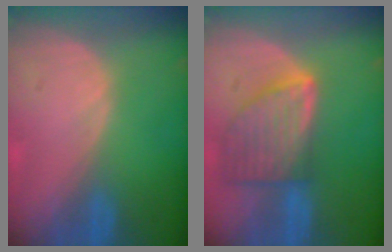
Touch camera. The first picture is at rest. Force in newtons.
{"total": 8.2, "press": 7.3, "slide": 3.7}